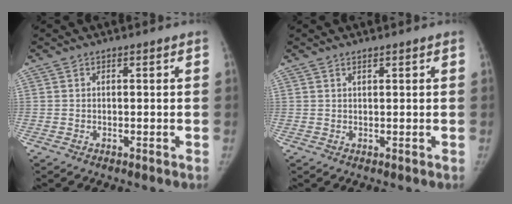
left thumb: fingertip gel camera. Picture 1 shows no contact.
{"total": 0.7, "force": [0.6, 0.1, 0.3], "torque": [-0.006, -0.004, 0.012]}